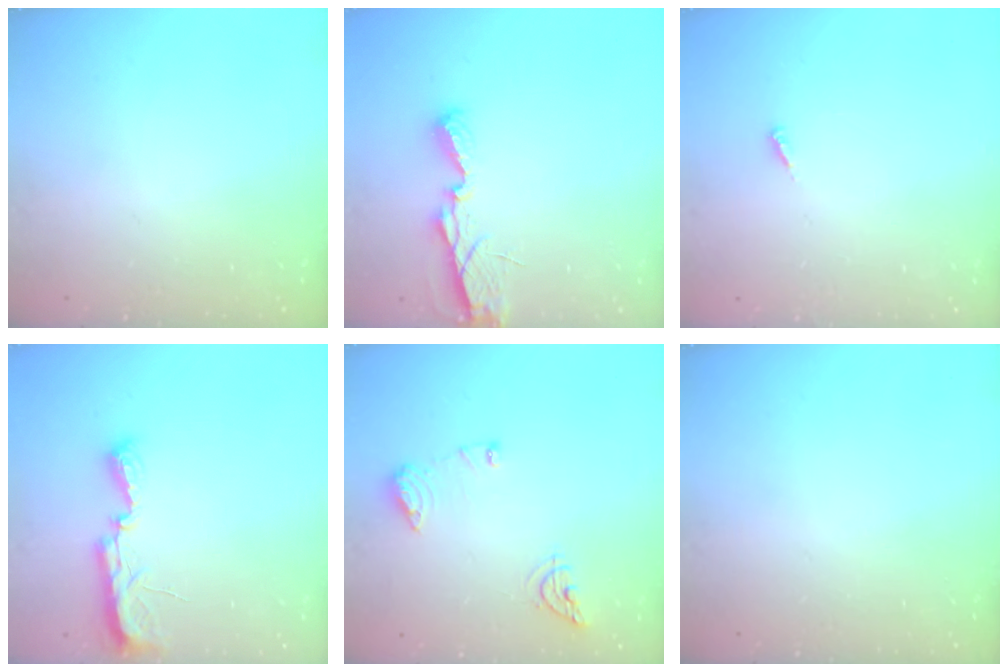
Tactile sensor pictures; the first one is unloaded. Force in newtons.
{"total": 6.3, "press": 6.3, "slide": 0.2}
{"total": 2.1, "press": 2.1, "slide": 0.1}
{"total": 7.7, "press": 7.7, "slide": 0.7}
{"total": 9.5, "press": 9.5, "slide": 0.9}
{"total": 0.0}